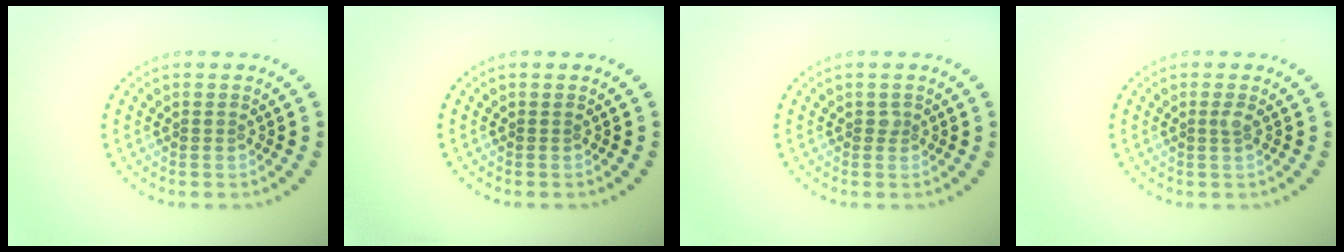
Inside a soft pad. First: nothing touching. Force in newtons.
{"total": 0.0}
{"total": 0.6, "press": 0.5, "slide": 0.2}
{"total": 0.8, "press": 0.6, "slide": 0.5}